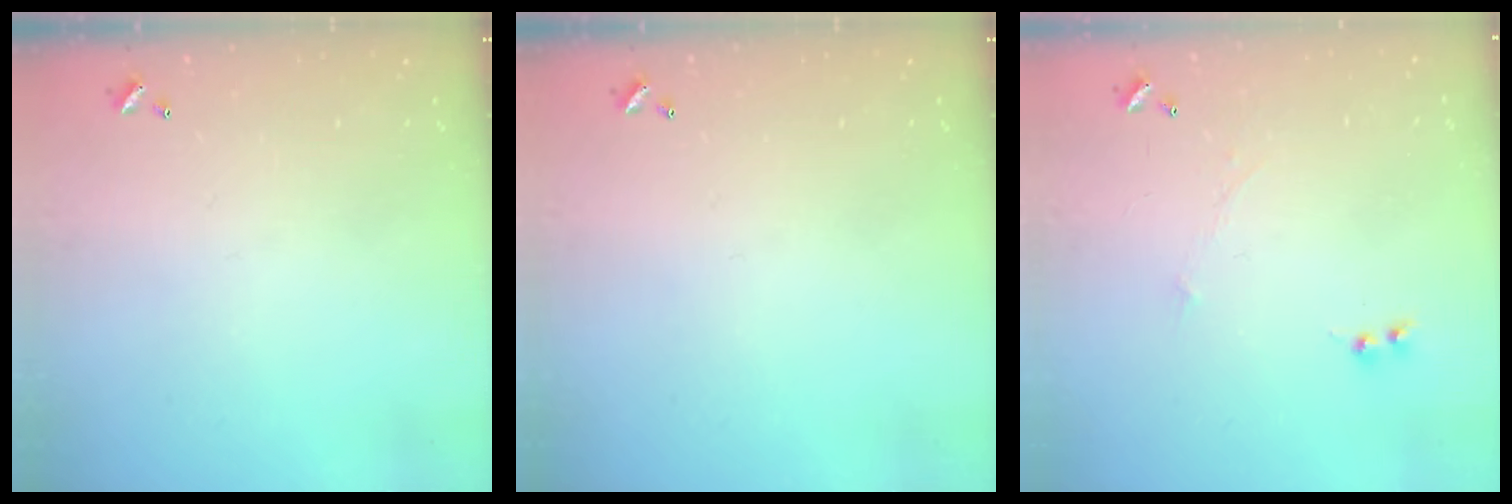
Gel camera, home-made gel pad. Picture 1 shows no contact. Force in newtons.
{"total": 0.0}
{"total": 0.0}